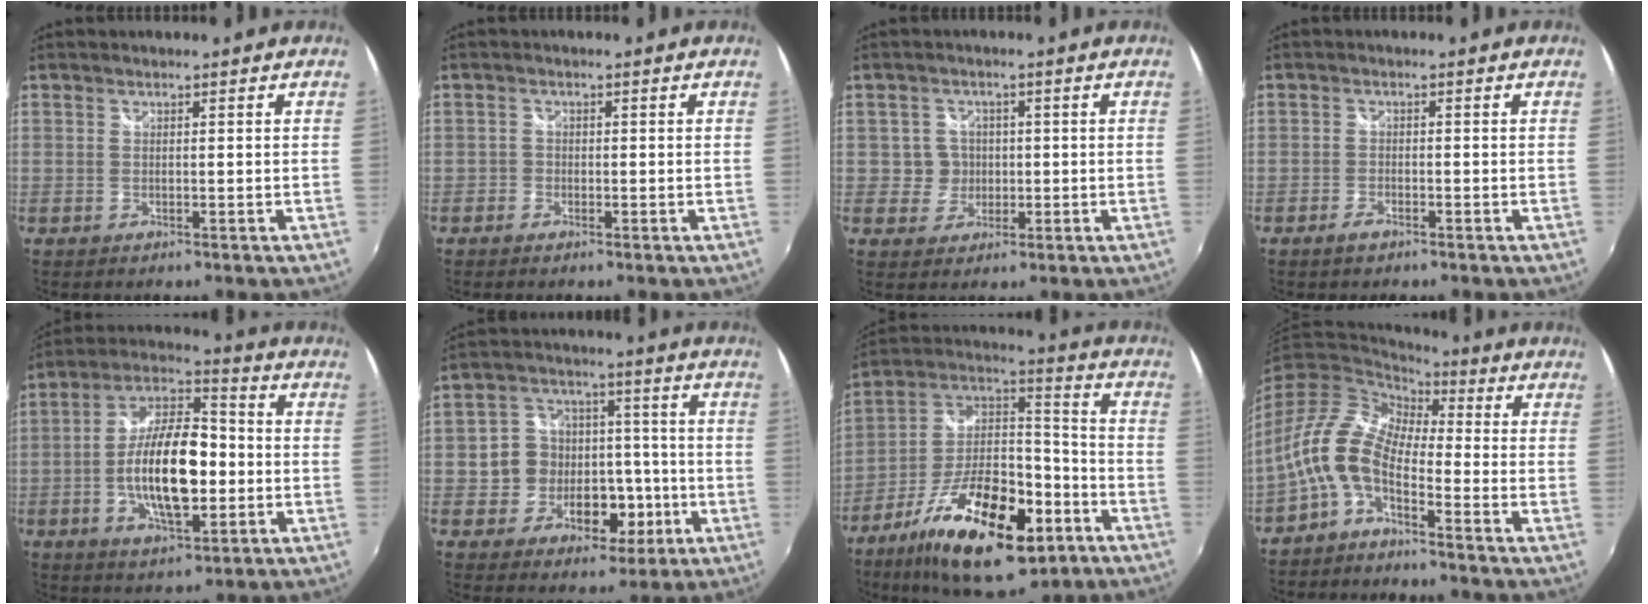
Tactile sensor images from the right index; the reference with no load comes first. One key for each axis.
{"total": 1.4, "fx": -1.0, "fy": 1.0, "fz": 0.1, "tx": -0.007, "ty": -0.001, "tz": -0.020}
{"total": 3.9, "fx": -0.1, "fy": 3.9, "fz": 0.2, "tx": -0.001, "ty": 0.015, "tz": 0.000}
{"total": 1.9, "fx": -1.5, "fy": 0.8, "fz": 0.9, "tx": -0.024, "ty": -0.002, "tz": -0.030}
{"total": 16.4, "fx": -2.8, "fy": 6.9, "fz": 14.6, "tx": -0.277, "ty": 0.007, "tz": -0.051}
{"total": 12.0, "fx": -2.7, "fy": 10.6, "fz": 4.9, "tx": -0.108, "ty": 0.035, "tz": -0.033}
{"total": 25.4, "fx": -12.4, "fy": 11.2, "fz": 19.1, "tx": -0.340, "ty": -0.010, "tz": -0.197}
{"total": 9.7, "fx": -4.0, "fy": 5.0, "fz": 7.4, "tx": -0.153, "ty": 0.014, "tz": -0.092}